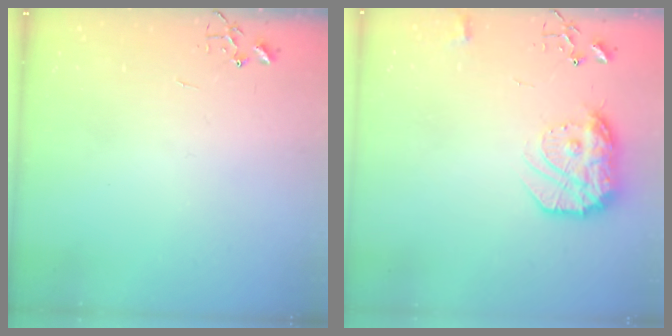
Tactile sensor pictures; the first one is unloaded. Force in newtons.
{"total": 16.4, "press": 16.3, "slide": 1.3}